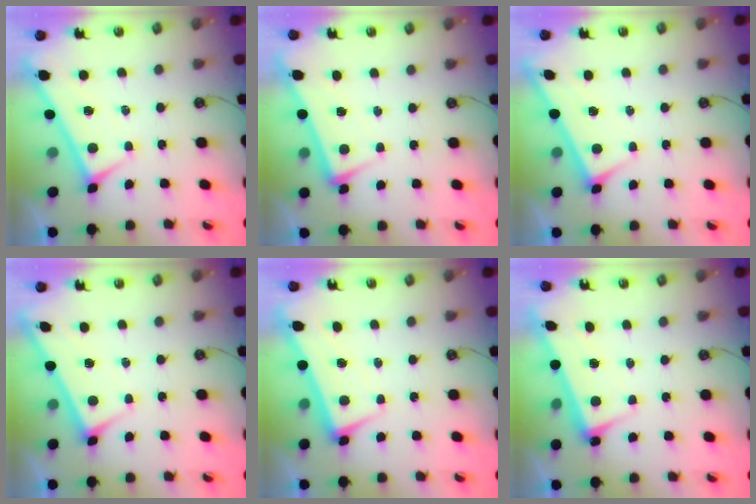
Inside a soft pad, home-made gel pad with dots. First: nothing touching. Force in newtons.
{"total": 1.6, "press": 1.5, "slide": 0.5}
{"total": 3.2, "press": 3.2, "slide": 0.2}
{"total": 3.1, "press": 3.1, "slide": 0.1}
{"total": 1.5, "press": 0.5, "slide": 1.4}
{"total": 3.5, "press": 3.4, "slide": 0.9}